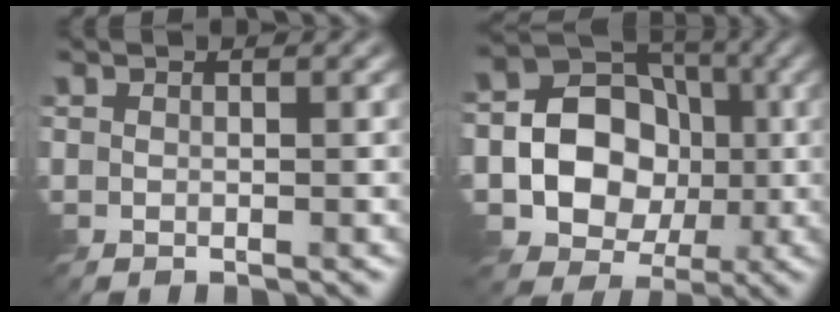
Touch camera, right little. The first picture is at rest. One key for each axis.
{"total": 9.5, "fx": -1.8, "fy": 8.1, "fz": 4.6, "tx": -0.053, "ty": 0.001, "tz": -0.052}